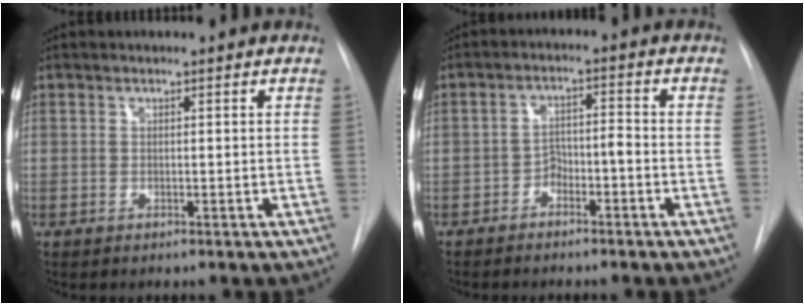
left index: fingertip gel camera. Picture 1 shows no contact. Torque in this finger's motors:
{"motor_torque": [-0.46, 0.25, -0.03, 0.00]}